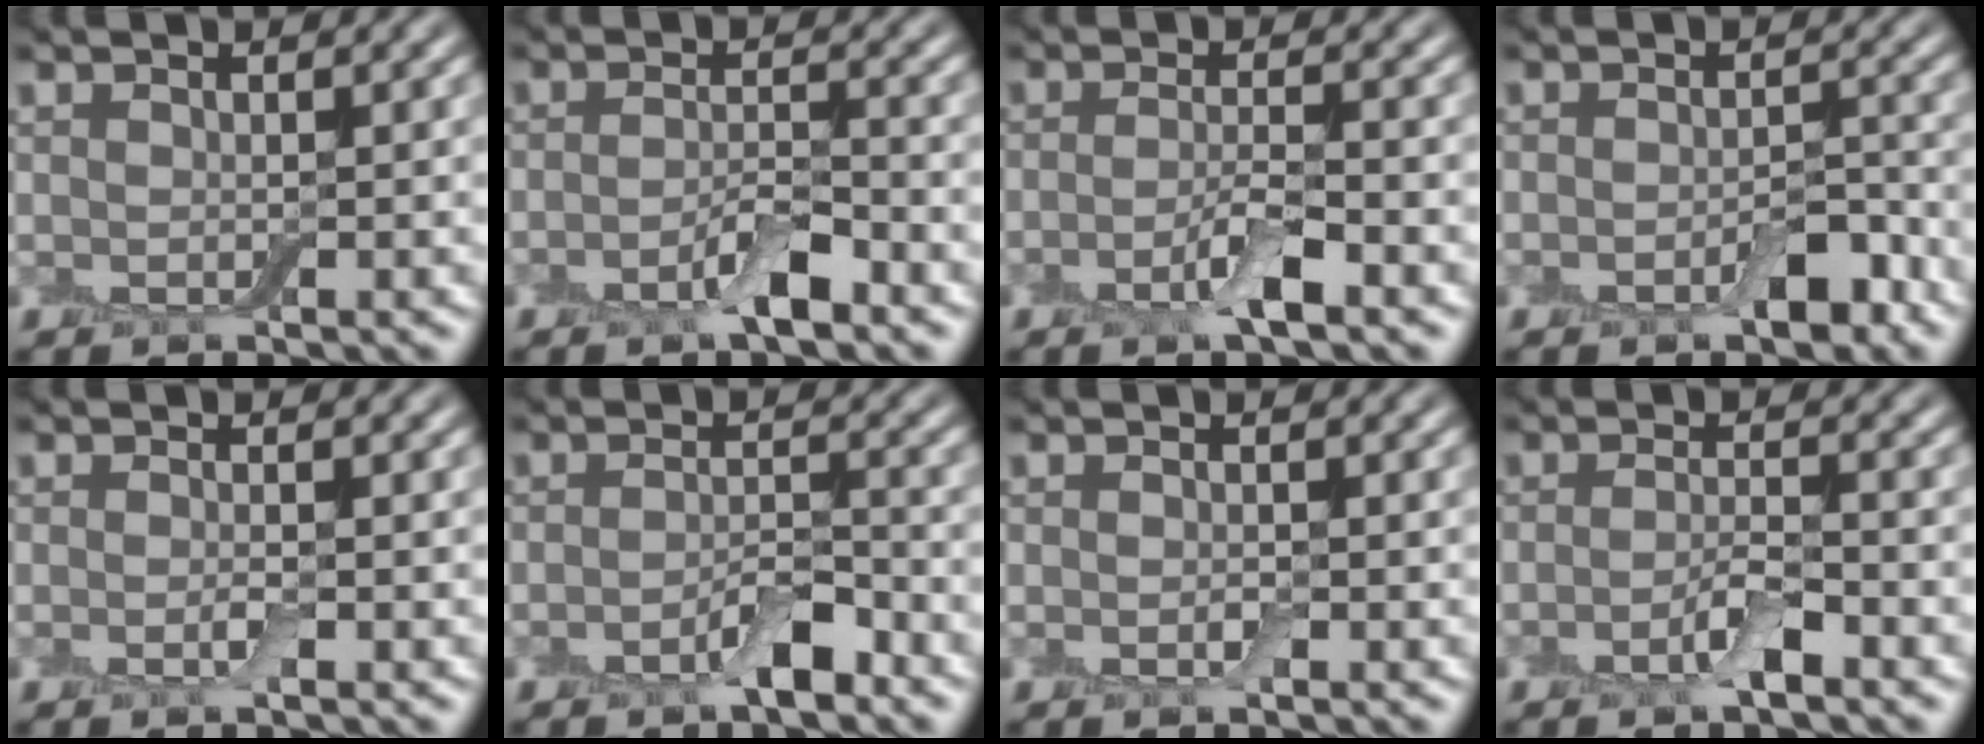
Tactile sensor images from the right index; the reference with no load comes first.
{"total": 3.1, "force": [-1.7, 0.8, 2.4], "torque": [-0.045, 0.003, -0.036]}
{"total": 3.1, "force": [-1.4, 0.6, 2.6], "torque": [-0.050, 0.003, -0.034]}
{"total": 2.7, "force": [-1.4, 1.2, 2.0], "torque": [-0.028, 0.004, -0.023]}
{"total": 1.1, "force": [-0.4, 0.2, 1.0], "torque": [-0.020, -0.004, -0.011]}
{"total": 2.9, "force": [-1.7, 1.0, 2.2], "torque": [-0.038, 0.005, -0.033]}
{"total": 0.9, "force": [-0.3, 0.4, 0.7], "torque": [-0.015, -0.001, -0.006]}
{"total": 2.6, "force": [-1.4, 0.6, 2.1], "torque": [-0.041, 0.003, -0.032]}